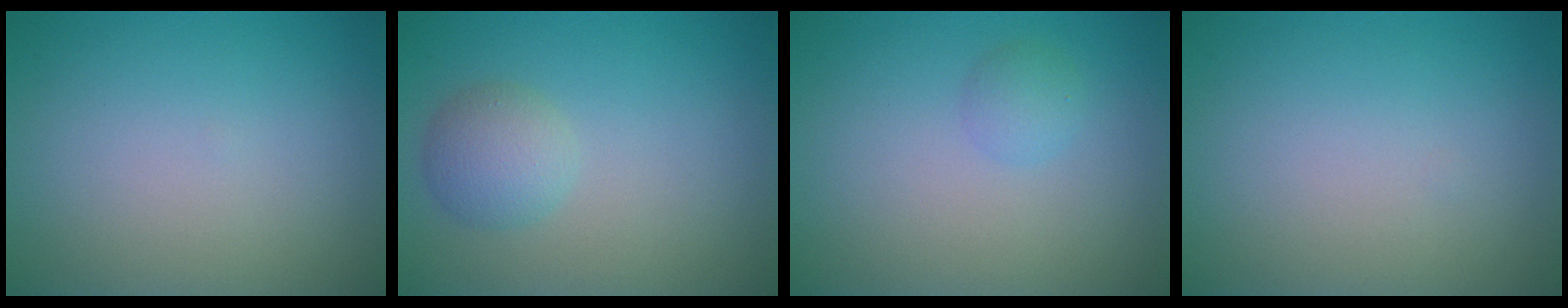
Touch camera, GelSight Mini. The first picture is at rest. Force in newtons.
{"total": 2.7, "press": 2.7, "slide": 0.1}
{"total": 1.2, "press": 1.2, "slide": 0.1}
{"total": 0.0}